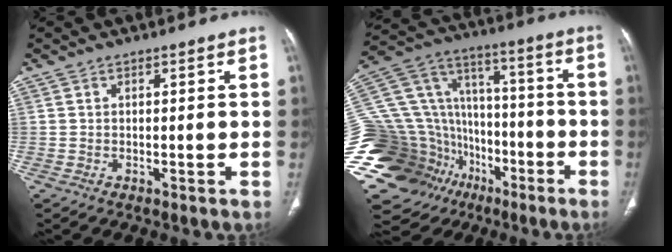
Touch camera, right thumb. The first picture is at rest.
{"total": 39.4, "force": [-15.6, 28.7, 22.1], "torque": [-0.523, 0.083, -0.254]}